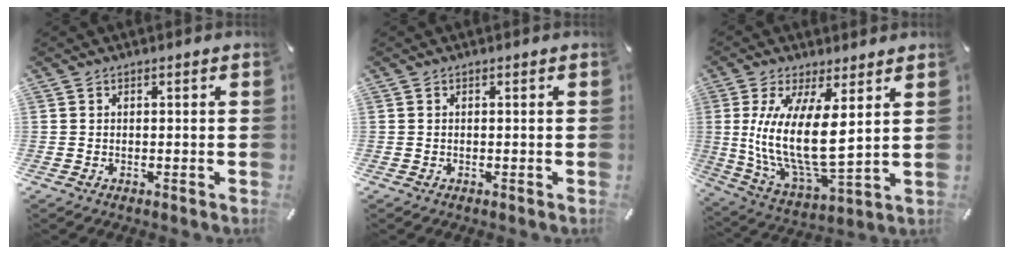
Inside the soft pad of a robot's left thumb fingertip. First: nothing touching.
{"total": 0.0}
{"total": 16.5, "force": [3.5, 6.4, 14.8], "torque": [-0.315, -0.031, 0.057]}